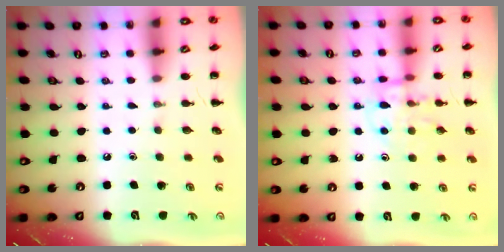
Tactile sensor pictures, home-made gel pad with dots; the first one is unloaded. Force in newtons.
{"total": 12.7, "press": 12.6, "slide": 0.8}